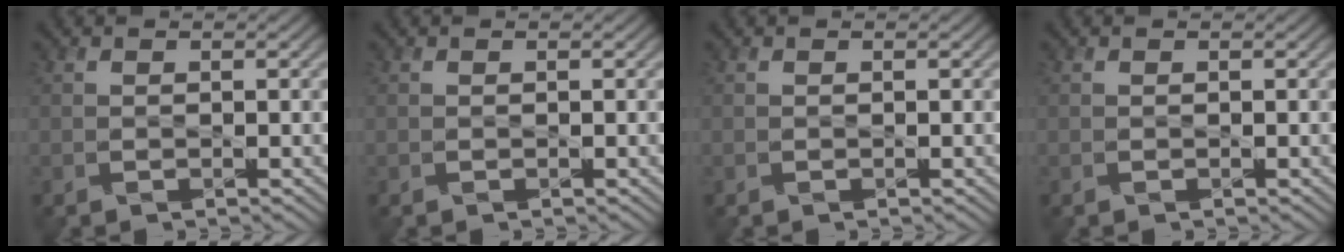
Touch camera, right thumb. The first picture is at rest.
{"total": 0.0}
{"total": 0.0}
{"total": 0.0}